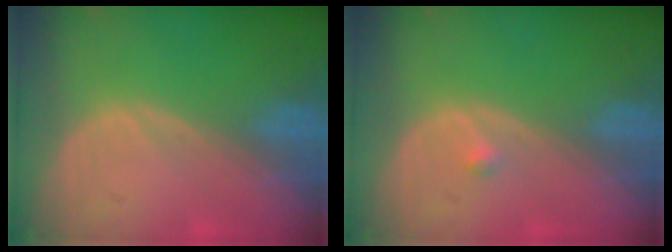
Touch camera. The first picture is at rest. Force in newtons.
{"total": 0.7, "press": 0.7, "slide": 0.1}